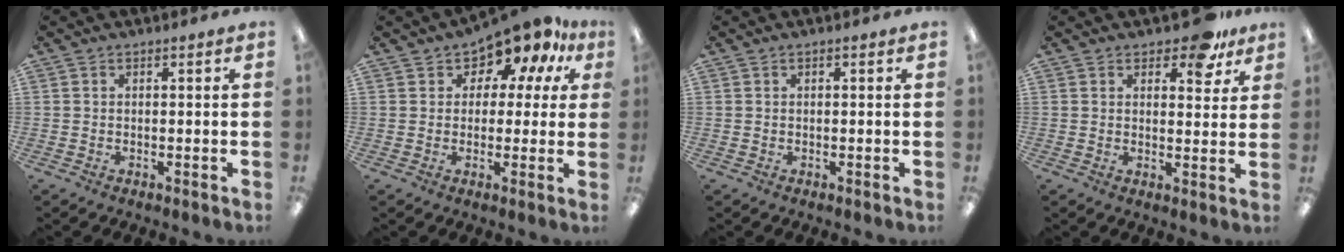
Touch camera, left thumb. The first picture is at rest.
{"total": 9.9, "force": [7.9, 4.5, 3.9], "torque": [-0.076, -0.056, 0.144]}
{"total": 0.0}
{"total": 8.6, "force": [6.1, 3.7, 4.8], "torque": [-0.051, -0.034, 0.102]}